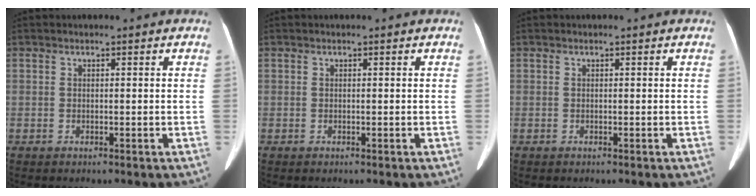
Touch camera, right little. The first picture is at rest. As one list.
[{"total": 0.0}, {"total": 0.0}]